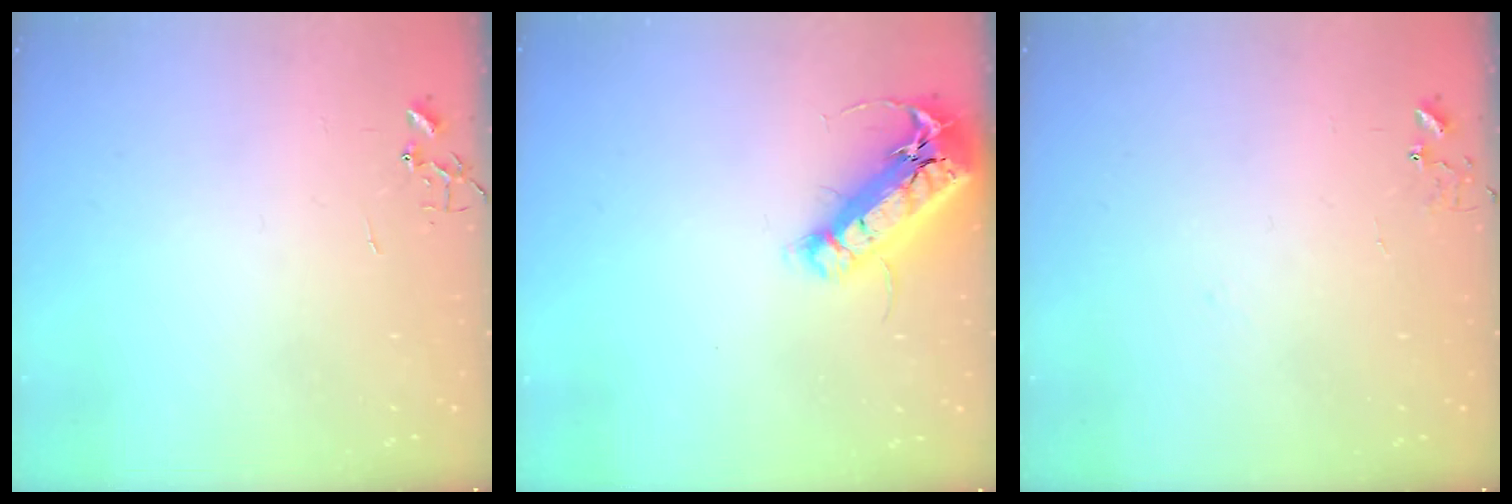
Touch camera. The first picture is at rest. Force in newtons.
{"total": 18.8, "press": 18.4, "slide": 3.8}
{"total": 6.8, "press": 6.8, "slide": 0.6}